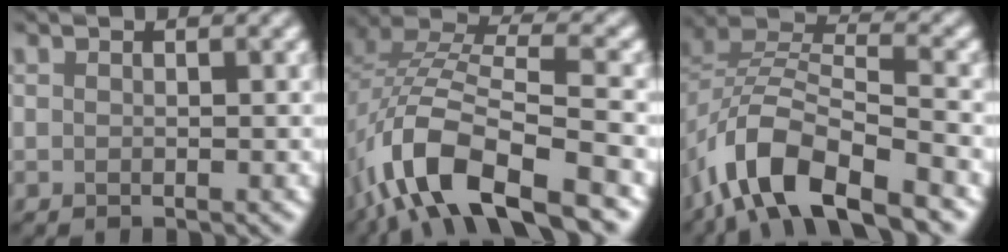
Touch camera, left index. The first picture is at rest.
{"total": 11.0, "force": [-6.7, 3.7, 8.0], "torque": [-0.167, 0.003, -0.115]}
{"total": 9.8, "force": [-6.9, 3.8, 5.8], "torque": [-0.116, -0.001, -0.121]}